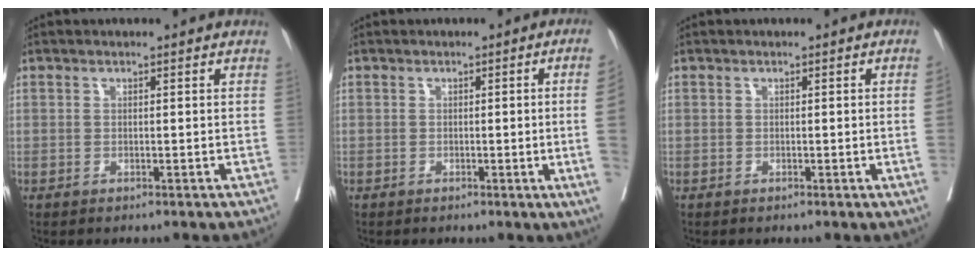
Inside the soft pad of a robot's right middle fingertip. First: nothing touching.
{"total": 8.5, "force": [-1.2, -2.7, 8.0], "torque": [-0.087, -0.019, -0.013]}
{"total": 2.8, "force": [-0.3, -0.8, 2.7], "torque": [-0.043, -0.002, 0.001]}